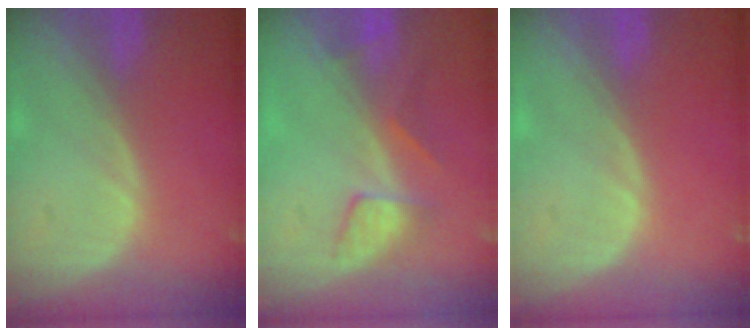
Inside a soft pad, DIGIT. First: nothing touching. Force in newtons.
{"total": 4.2, "press": 4.1, "slide": 1.3}
{"total": 0.0}